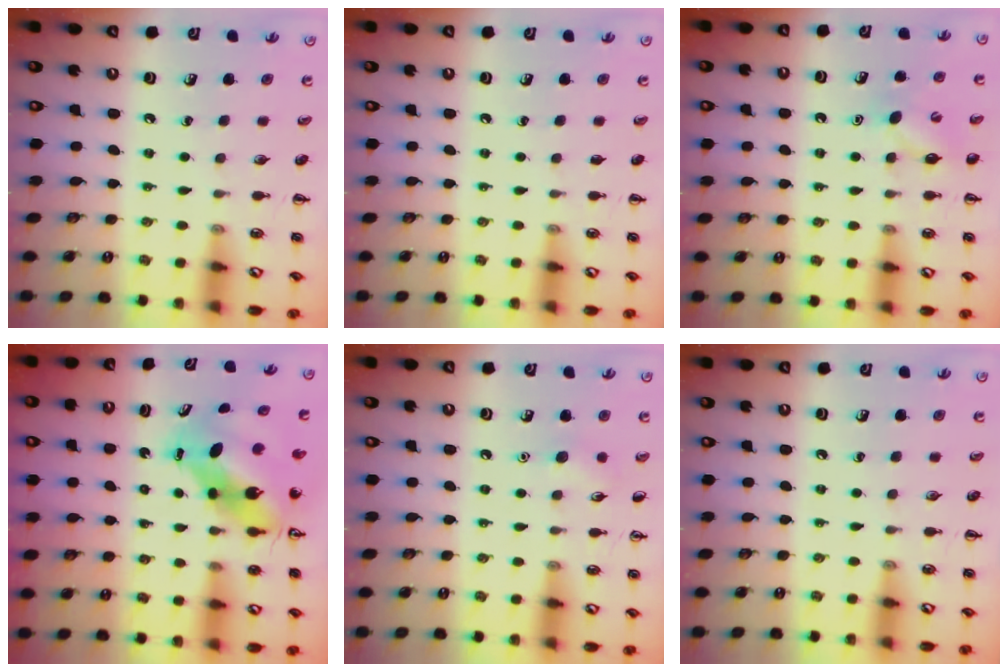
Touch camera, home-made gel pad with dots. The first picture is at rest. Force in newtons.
{"total": 0.0}
{"total": 7.3, "press": 7.1, "slide": 1.5}
{"total": 8.8, "press": 8.5, "slide": 2.4}
{"total": 5.8, "press": 5.6, "slide": 1.7}
{"total": 0.0}